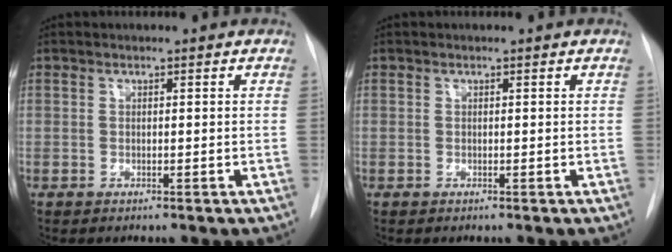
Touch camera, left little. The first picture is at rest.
{"total": 0.0}